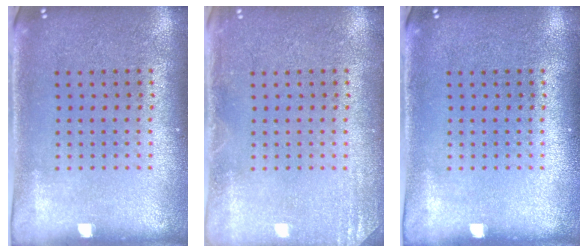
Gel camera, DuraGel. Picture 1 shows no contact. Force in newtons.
{"total": 1.6, "press": 1.6, "slide": 0.3}
{"total": 0.0}